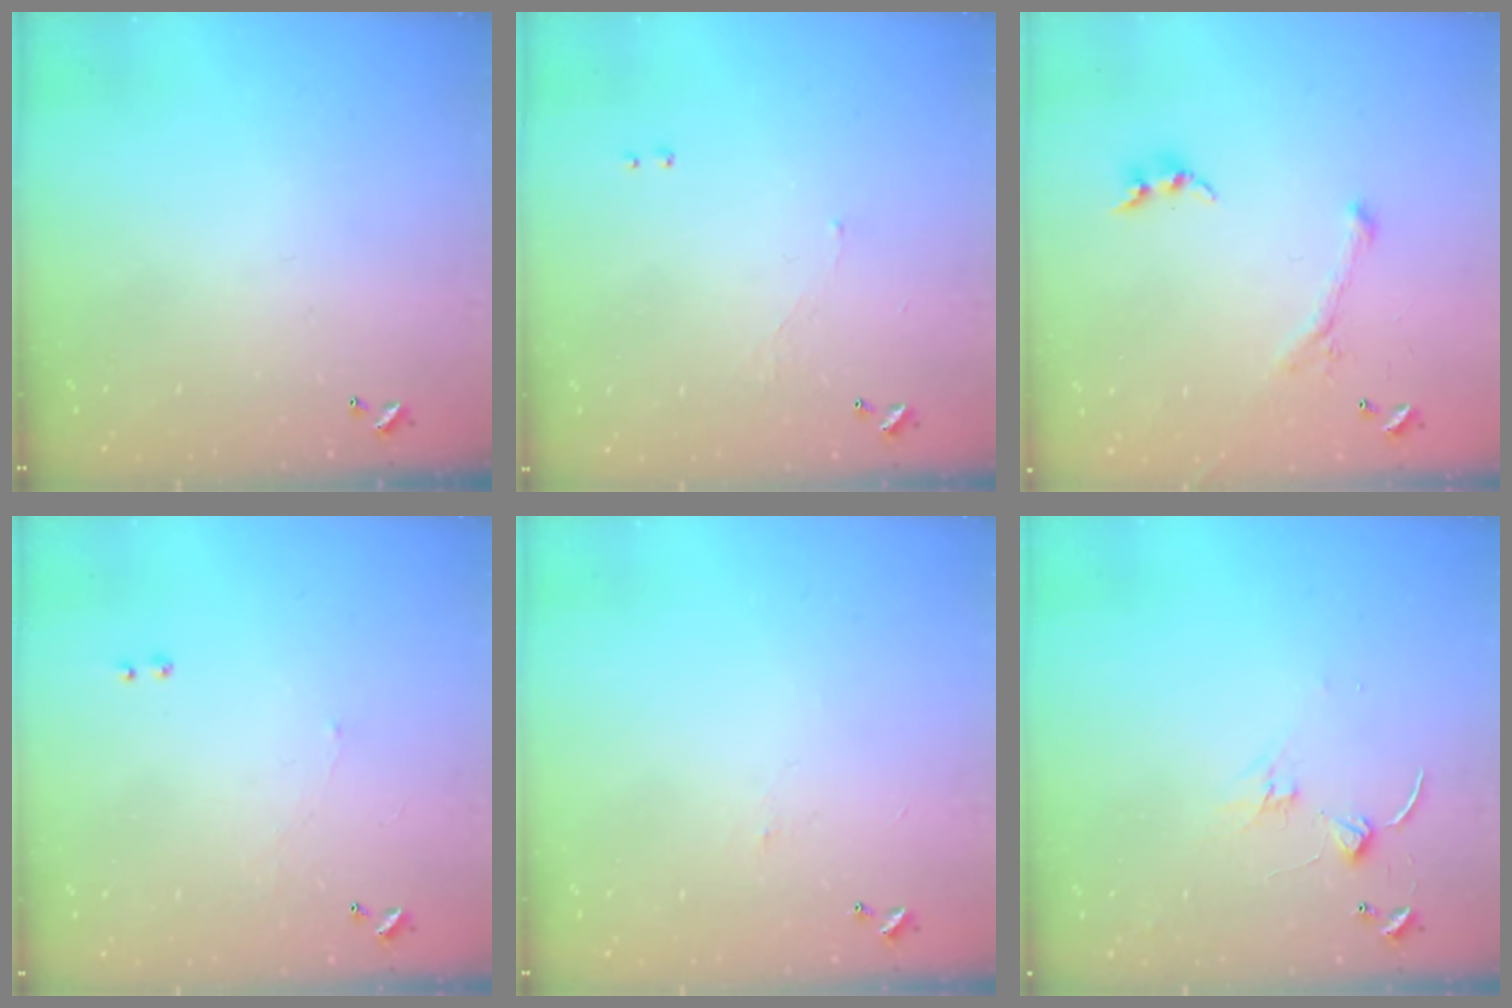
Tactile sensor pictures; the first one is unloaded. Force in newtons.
{"total": 1.3, "press": 1.2, "slide": 0.5}
{"total": 2.8, "press": 2.6, "slide": 0.9}
{"total": 1.2, "press": 1.0, "slide": 0.6}
{"total": 1.8, "press": 1.7, "slide": 0.6}
{"total": 0.6, "press": 0.5, "slide": 0.3}